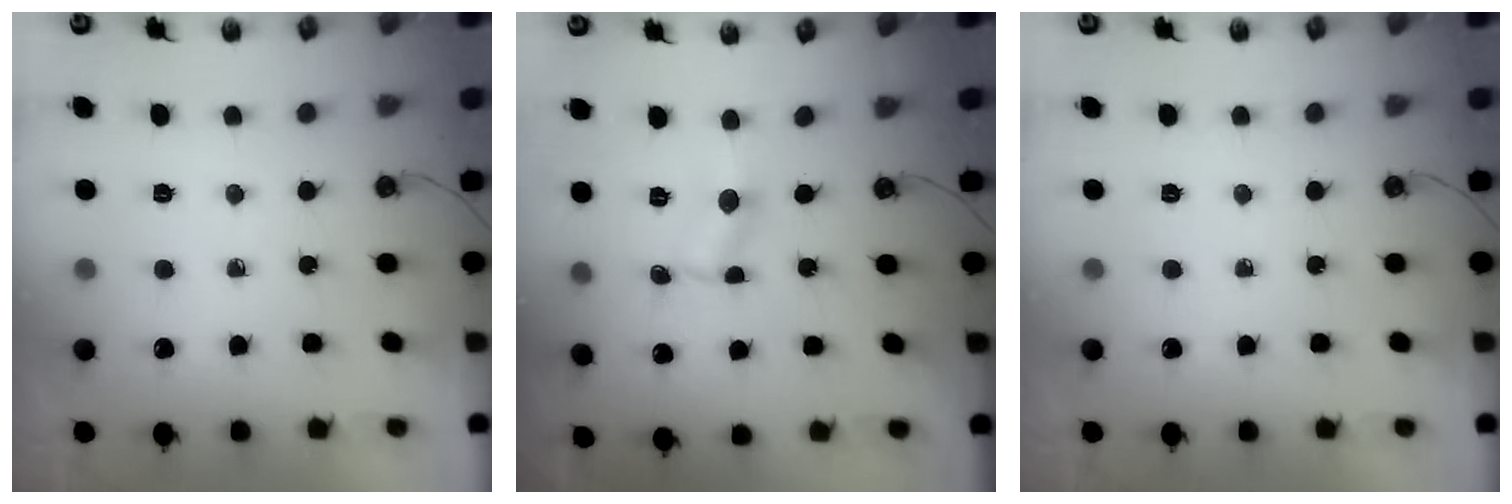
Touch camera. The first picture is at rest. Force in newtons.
{"total": 1.1, "press": 1.1, "slide": 0.2}
{"total": 0.0}